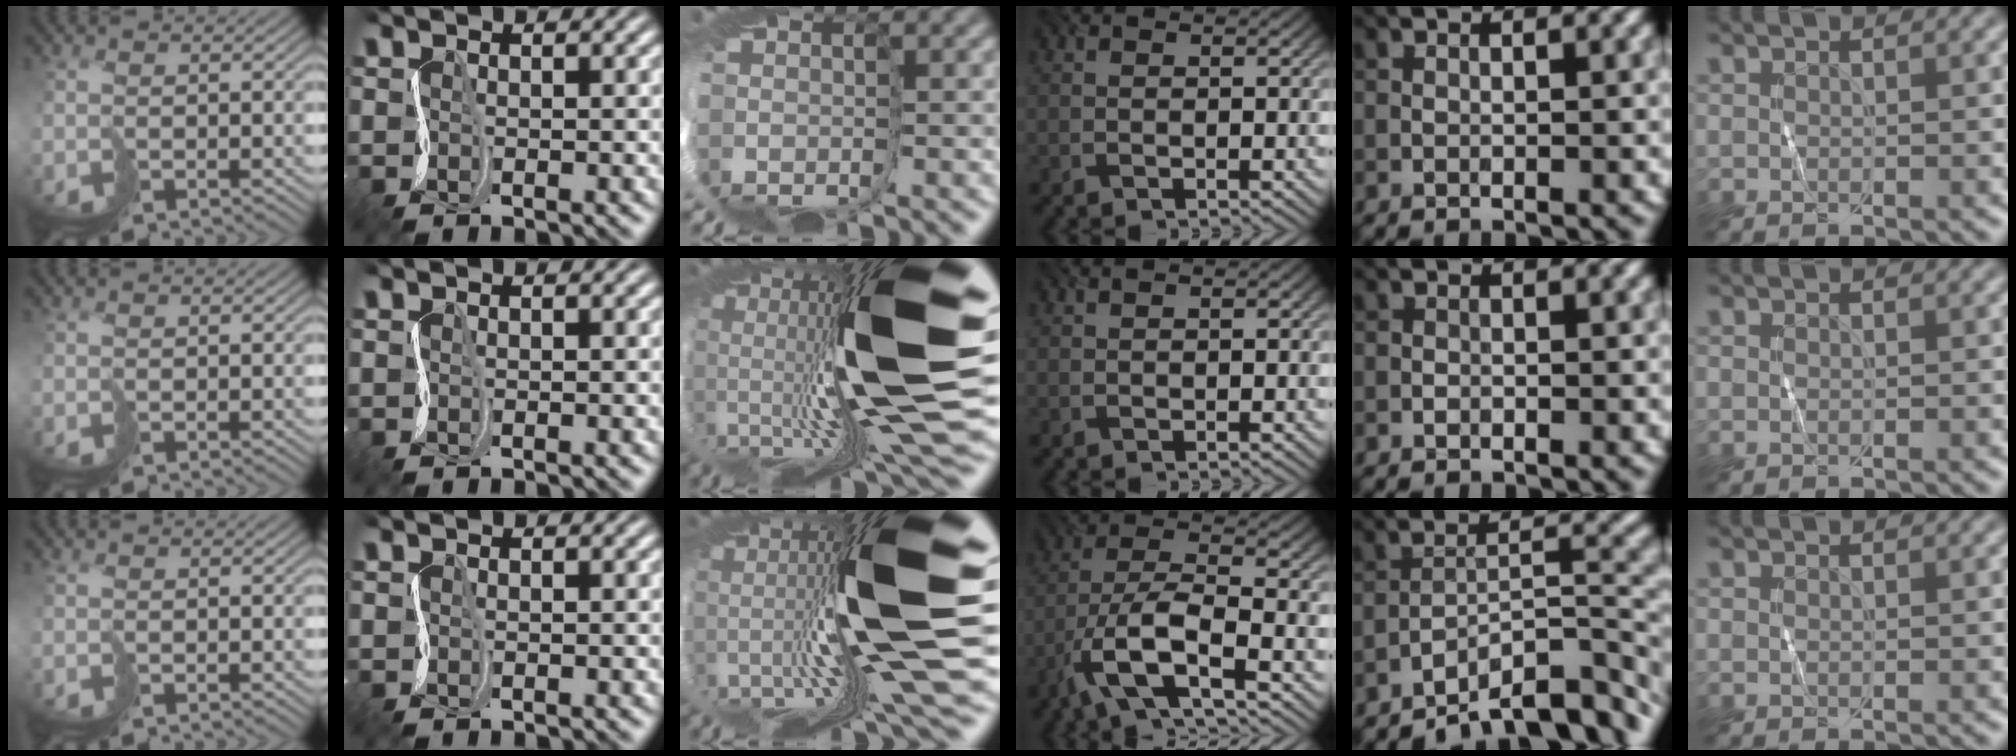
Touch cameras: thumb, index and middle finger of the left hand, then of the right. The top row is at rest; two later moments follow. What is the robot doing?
{"motion": "cut", "object": "tape"}